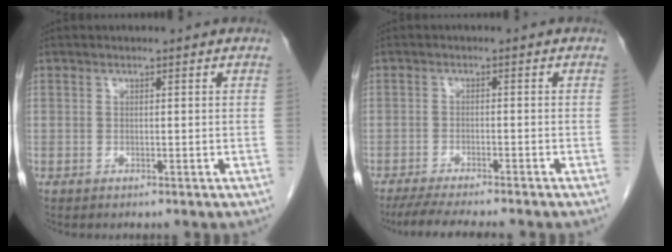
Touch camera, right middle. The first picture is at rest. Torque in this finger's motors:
{"motor_torque": [1.08, -0.97, 0.06, 0.05]}